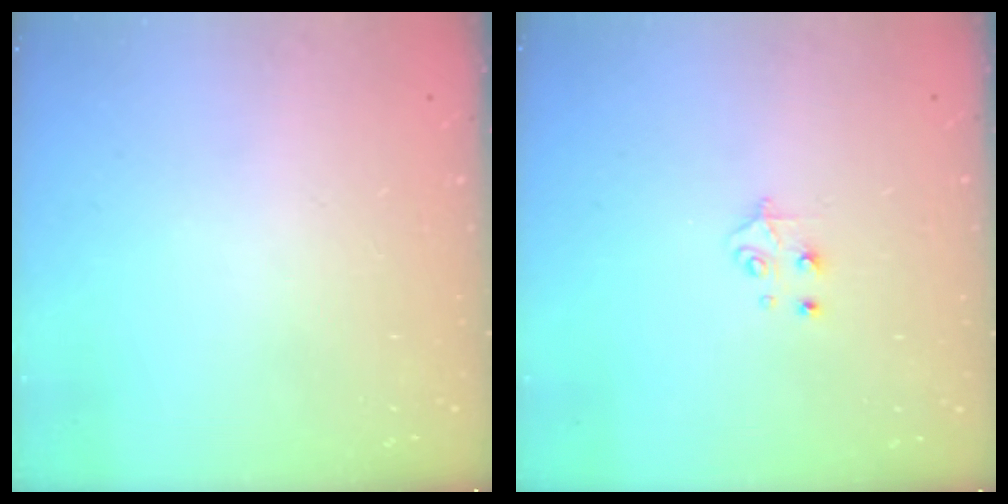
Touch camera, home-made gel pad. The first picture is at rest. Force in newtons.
{"total": 4.4, "press": 4.4, "slide": 0.4}